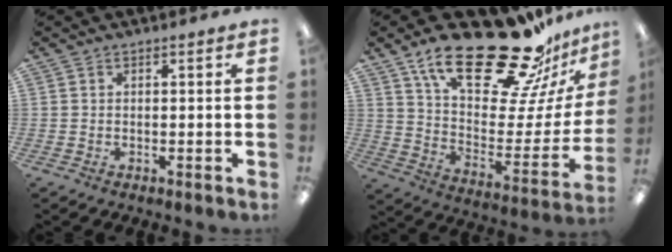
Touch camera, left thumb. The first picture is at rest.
{"total": 28.5, "force": [19.8, 9.6, 18.1], "torque": [-0.270, -0.131, 0.331]}